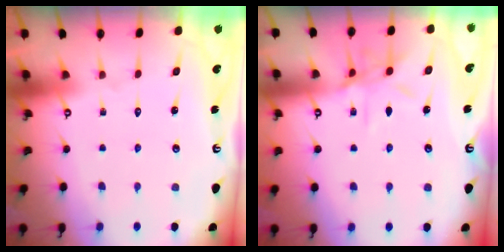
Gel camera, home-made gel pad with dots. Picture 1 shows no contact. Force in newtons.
{"total": 8.6, "press": 8.6, "slide": 0.4}